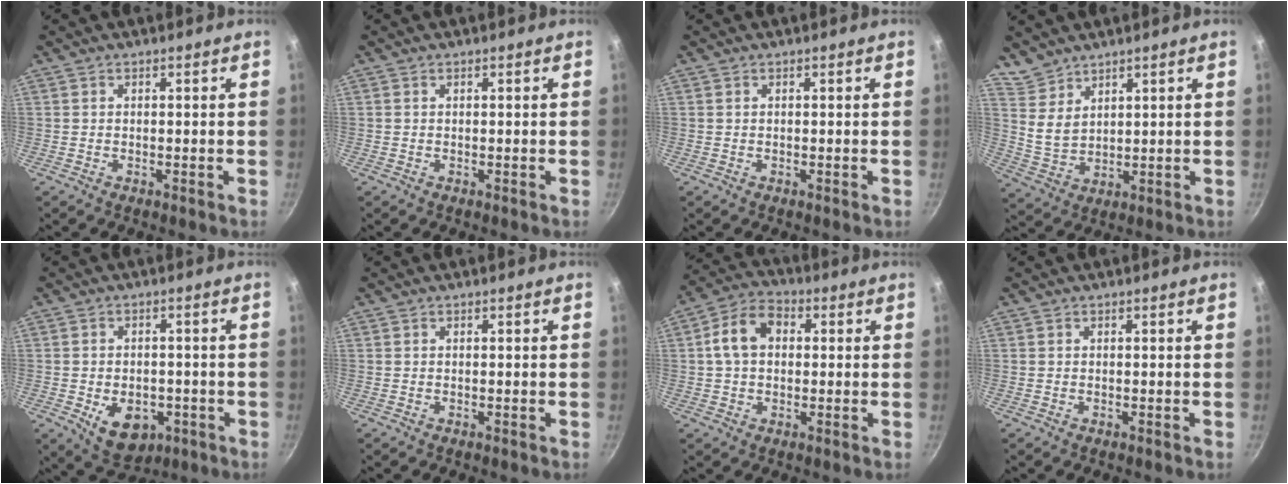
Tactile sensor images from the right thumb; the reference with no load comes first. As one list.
[{"total": 0.0}, {"total": 0.0}, {"total": 6.0, "force": [5.0, 3.1, 1.4], "torque": [-0.012, -0.021, 0.109]}, {"total": 9.4, "force": [-3.0, 6.5, 6.0], "torque": [-0.064, 0.001, -0.030]}, {"total": 0.0}, {"total": 9.1, "force": [1.2, 6.6, 6.2], "torque": [-0.093, 0.024, 0.009]}, {"total": 0.0}]